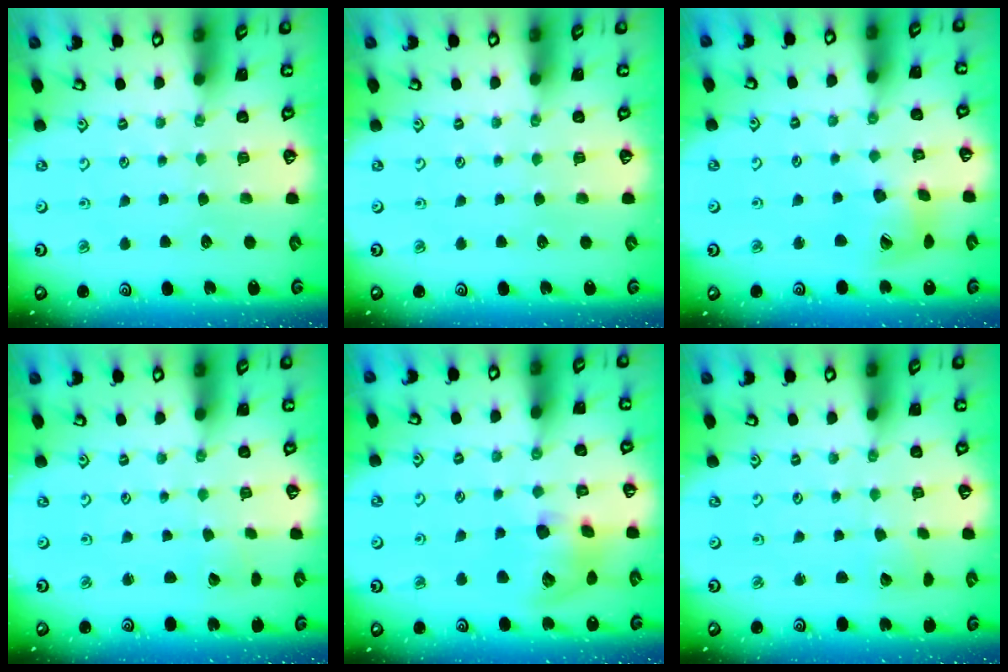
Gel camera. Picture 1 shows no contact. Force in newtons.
{"total": 0.0}
{"total": 13.0, "press": 12.9, "slide": 1.7}
{"total": 1.0, "press": 1.0, "slide": 0.1}
{"total": 12.8, "press": 12.7, "slide": 1.9}
{"total": 2.6, "press": 2.6, "slide": 0.1}